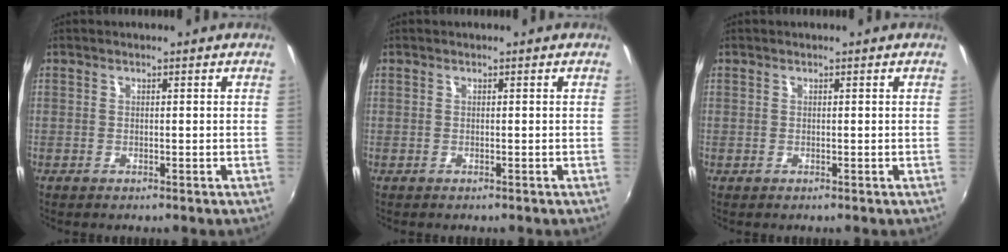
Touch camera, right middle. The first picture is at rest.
{"total": 0.0}
{"total": 0.0}